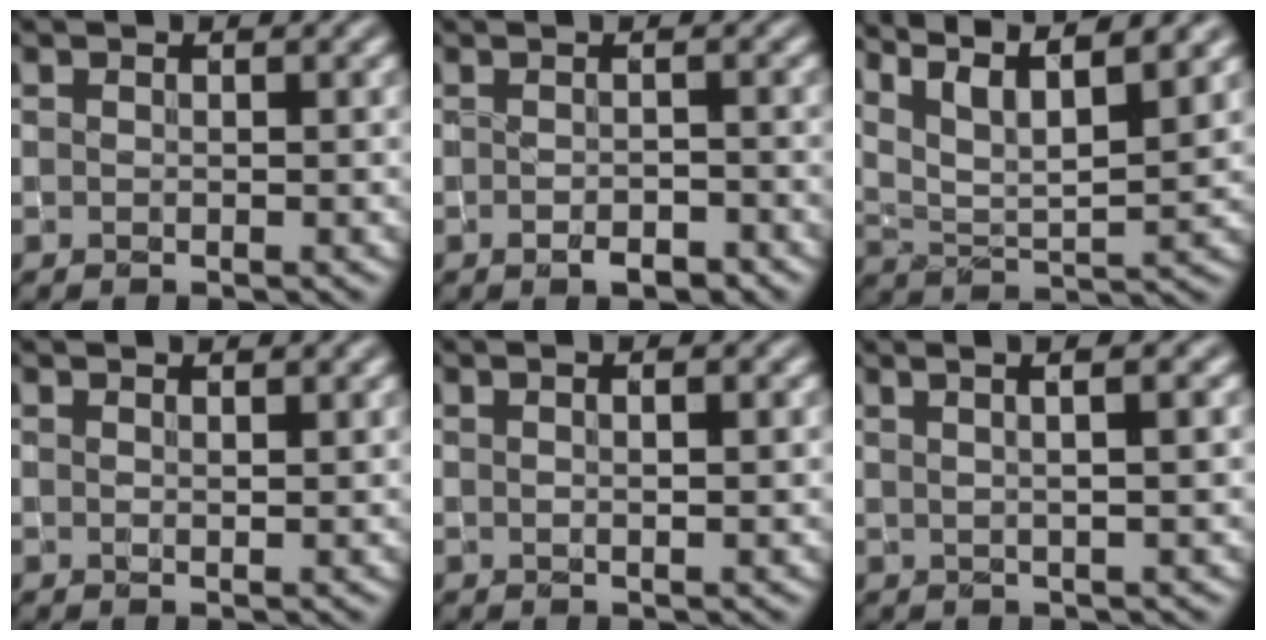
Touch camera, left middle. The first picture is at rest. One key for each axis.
{"total": 1.9, "fx": -0.8, "fy": 0.5, "fz": 1.6, "tx": -0.026, "ty": -0.008, "tz": -0.010}
{"total": 10.3, "fx": 7.5, "fy": 2.8, "fz": 6.5, "tx": -0.114, "ty": 0.018, "tz": 0.095}
{"total": 1.4, "fx": 1.2, "fy": 0.2, "fz": 0.6, "tx": -0.008, "ty": -0.005, "tz": 0.013}
{"total": 2.2, "fx": 1.0, "fy": 0.7, "fz": 1.8, "tx": -0.014, "ty": -0.005, "tz": 0.001}
{"total": 5.3, "fx": 2.2, "fy": 2.1, "fz": 4.3, "tx": -0.029, "ty": 0.028, "tz": 0.000}